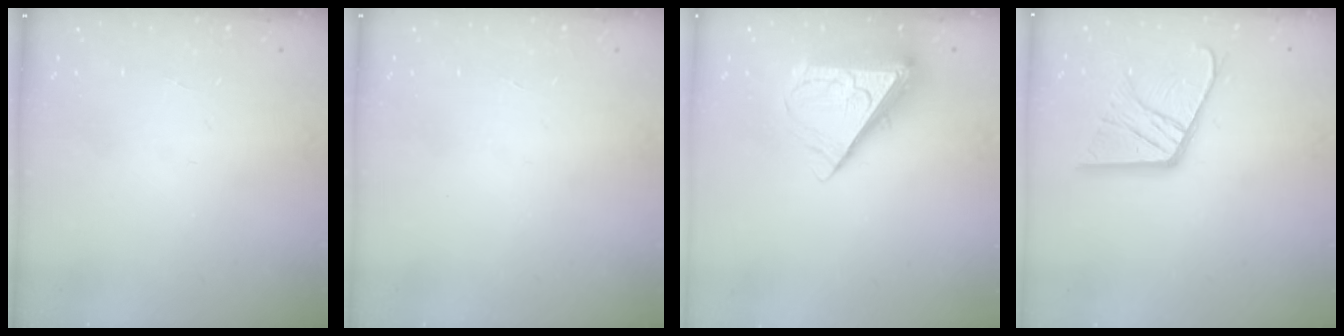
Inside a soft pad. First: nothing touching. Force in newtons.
{"total": 0.0}
{"total": 10.1, "press": 10.0, "slide": 1.3}
{"total": 15.5, "press": 15.4, "slide": 1.8}